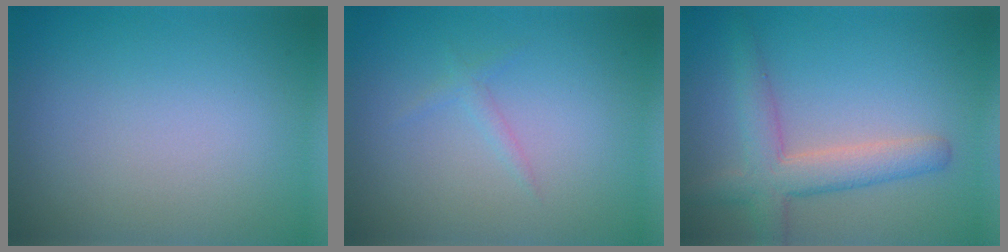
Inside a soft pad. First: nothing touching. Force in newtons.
{"total": 0.8, "press": 0.8, "slide": 0.0}
{"total": 4.5, "press": 4.5, "slide": 0.2}